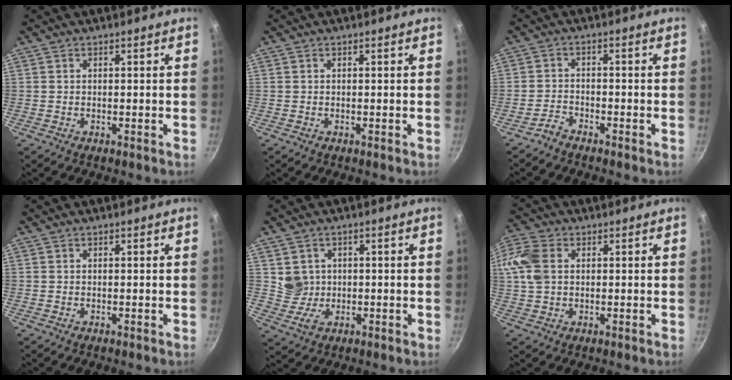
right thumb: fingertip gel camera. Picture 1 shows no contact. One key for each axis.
{"total": 0.0}
{"total": 2.4, "fx": -2.2, "fy": 0.6, "fz": 0.6, "tx": -0.014, "ty": 0.022, "tz": -0.049}
{"total": 0.0}
{"total": 4.2, "fx": 0.5, "fy": 3.9, "fz": 1.3, "tx": -0.008, "ty": 0.005, "tz": 0.015}
{"total": 8.2, "fx": 1.7, "fy": 5.7, "fz": 5.7, "tx": -0.120, "ty": 0.011, "tz": 0.026}